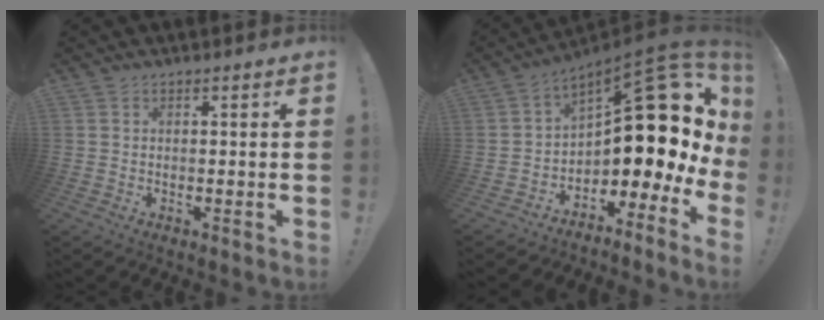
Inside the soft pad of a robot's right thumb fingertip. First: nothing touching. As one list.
[{"total": 16.8, "force": [8.2, 7.9, 12.4], "torque": [-0.153, -0.075, 0.151]}]